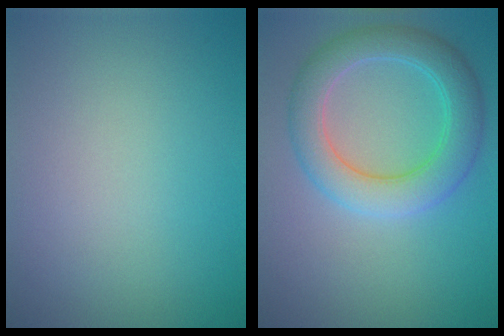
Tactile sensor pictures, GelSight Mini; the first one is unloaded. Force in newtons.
{"total": 5.4, "press": 5.4, "slide": 0.1}